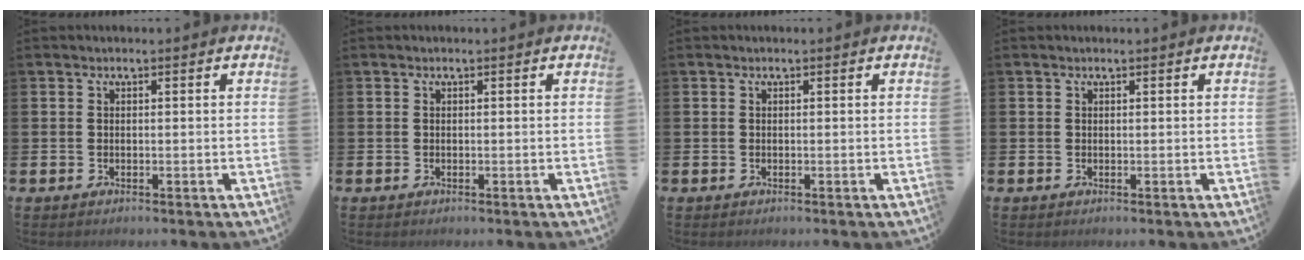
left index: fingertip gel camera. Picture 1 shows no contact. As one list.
[{"total": 0.0}, {"total": 0.0}, {"total": 0.0}]